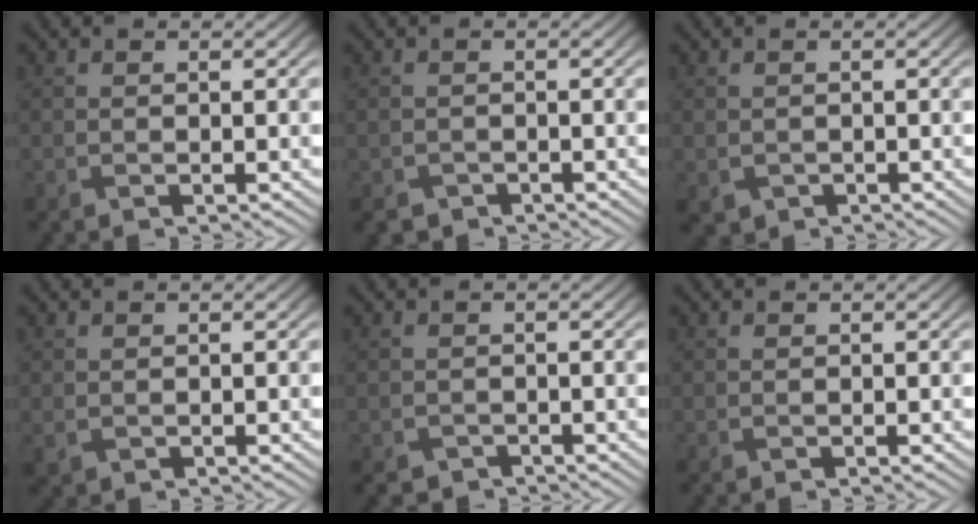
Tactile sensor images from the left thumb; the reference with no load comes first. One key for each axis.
{"total": 1.5, "fx": -1.2, "fy": 0.9, "fz": 0.1, "tx": 0.000, "ty": -0.003, "tz": -0.026}
{"total": 1.1, "fx": -0.4, "fy": 1.0, "fz": 0.3, "tx": -0.011, "ty": -0.011, "tz": -0.006}
{"total": 0.8, "fx": 0.1, "fy": 0.7, "fz": 0.4, "tx": -0.014, "ty": -0.005, "tz": 0.006}
{"total": 1.5, "fx": -1.2, "fy": 0.8, "fz": 0.1, "tx": 0.000, "ty": -0.003, "tz": -0.025}
{"total": 0.0}